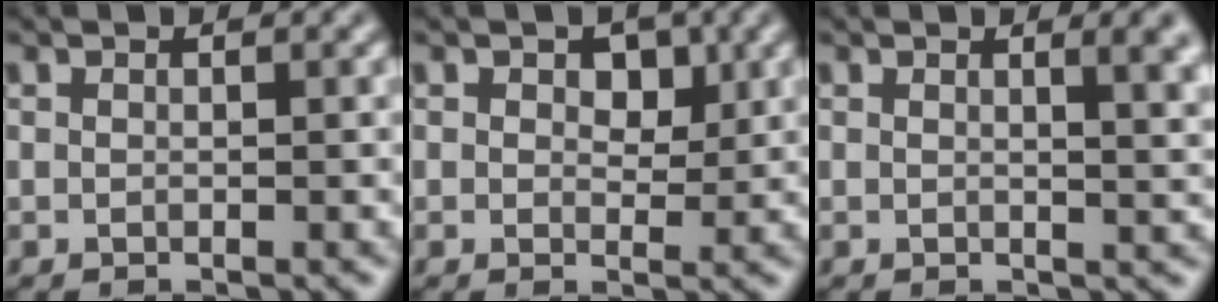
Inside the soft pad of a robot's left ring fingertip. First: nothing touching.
{"total": 2.4, "force": [0.8, 1.6, 1.6], "torque": [-0.023, -0.002, 0.008]}
{"total": 3.4, "force": [1.4, 1.3, 2.8], "torque": [-0.019, 0.004, 0.016]}